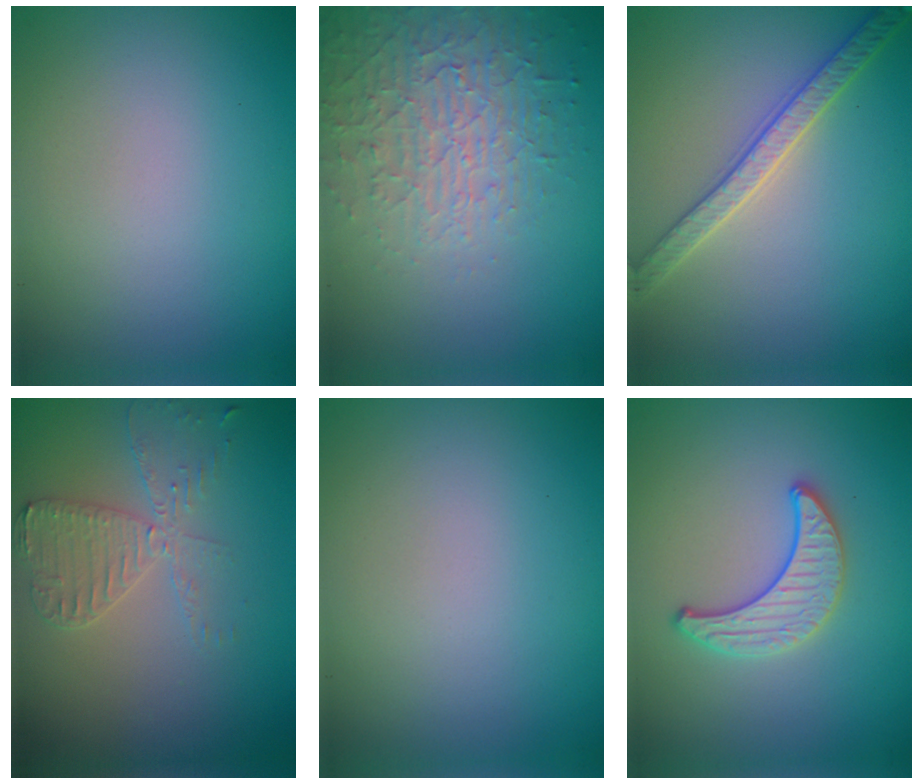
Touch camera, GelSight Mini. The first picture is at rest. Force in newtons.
{"total": 4.1, "press": 3.9, "slide": 1.4}
{"total": 3.3, "press": 3.2, "slide": 0.6}
{"total": 3.5, "press": 3.0, "slide": 1.8}
{"total": 0.0}
{"total": 3.0, "press": 2.8, "slide": 0.9}